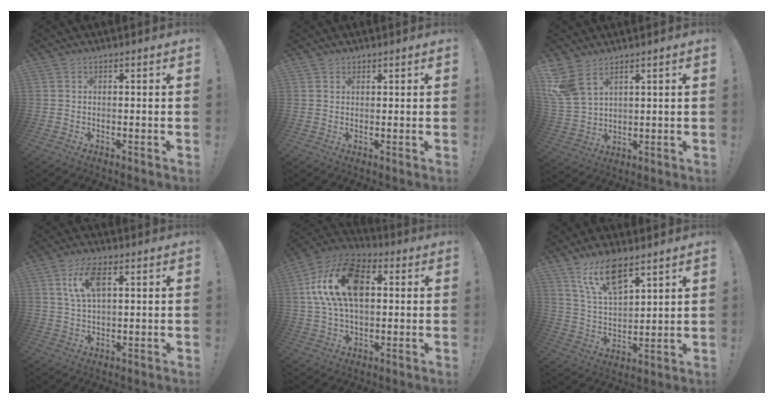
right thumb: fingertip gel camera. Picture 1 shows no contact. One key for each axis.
{"total": 1.3, "fx": 1.1, "fy": 0.7, "fz": 0.0, "tx": 0.009, "ty": -0.005, "tz": 0.019}
{"total": 8.8, "fx": 5.7, "fy": 4.6, "fz": 4.8, "tx": -0.111, "ty": -0.023, "tz": 0.114}
{"total": 9.1, "fx": 3.4, "fy": 4.4, "fz": 7.2, "tx": -0.135, "ty": 0.004, "tz": 0.060}
{"total": 19.9, "fx": 4.9, "fy": 12.0, "fz": 15.1, "tx": -0.272, "ty": 0.001, "tz": 0.086}
{"total": 13.5, "fx": 9.3, "fy": 5.5, "fz": 8.1, "tx": -0.154, "ty": -0.044, "tz": 0.170}